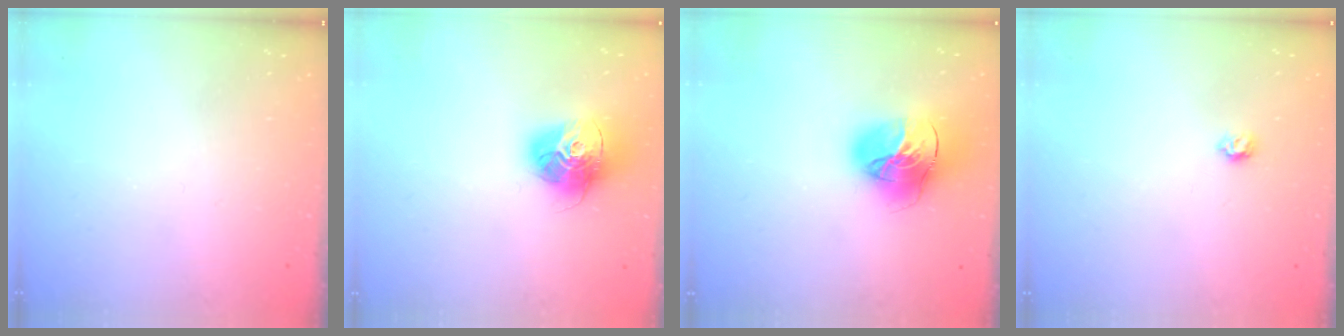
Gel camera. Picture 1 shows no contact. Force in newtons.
{"total": 16.1, "press": 16.0, "slide": 1.5}
{"total": 20.1, "press": 20.0, "slide": 2.1}
{"total": 4.0, "press": 3.9, "slide": 0.6}